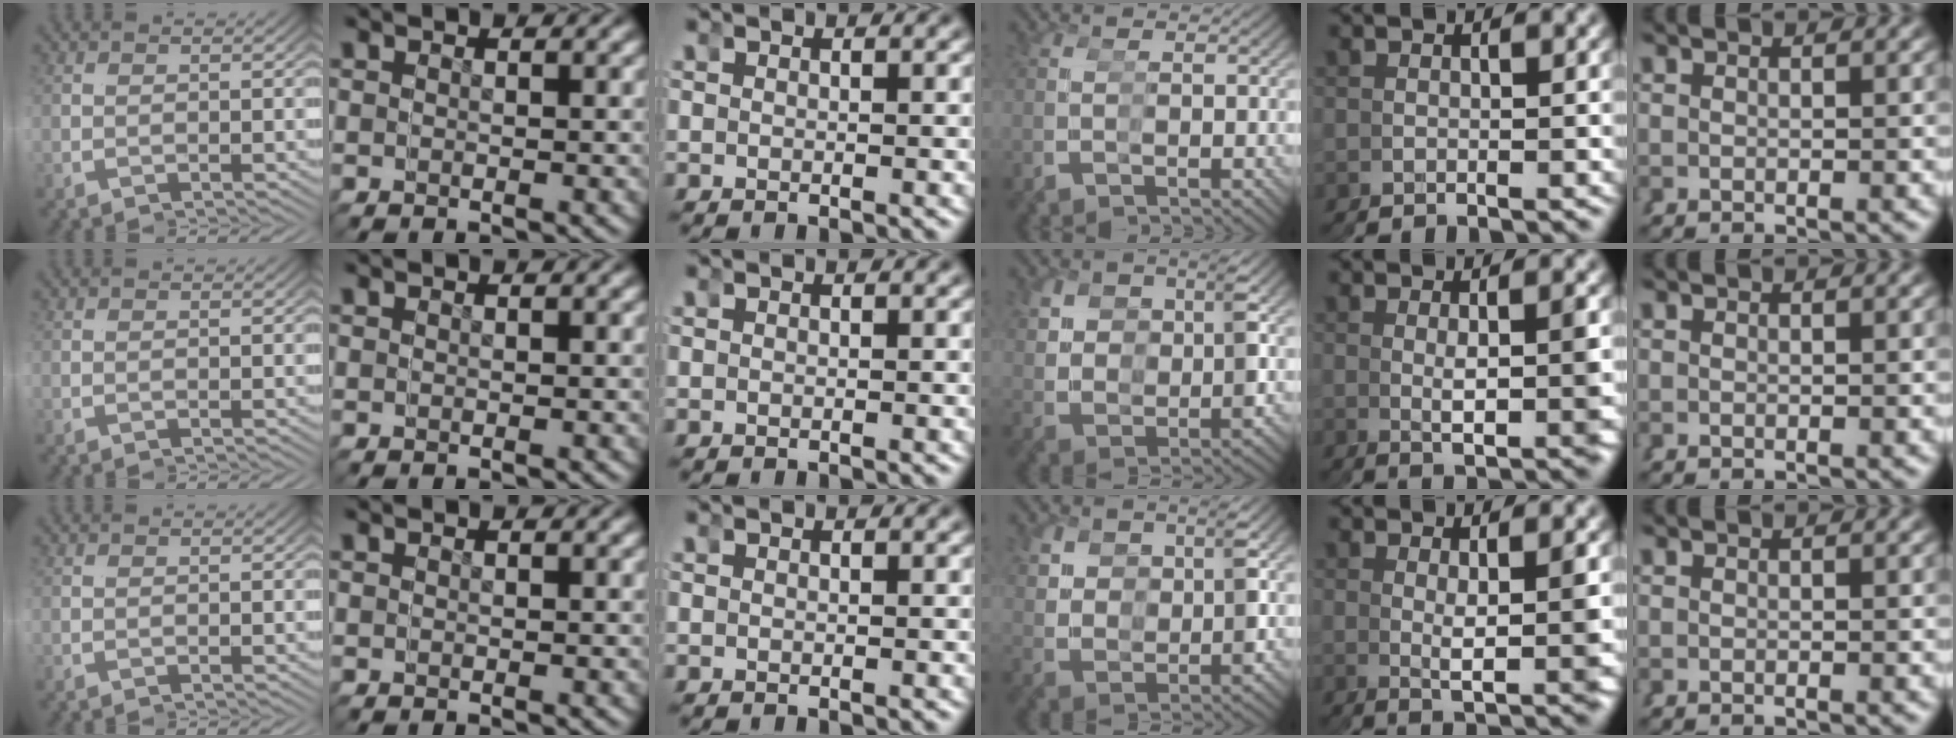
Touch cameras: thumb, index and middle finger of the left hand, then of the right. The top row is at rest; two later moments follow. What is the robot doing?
{"motion": "grasp_and_lifting", "object": "pipette"}